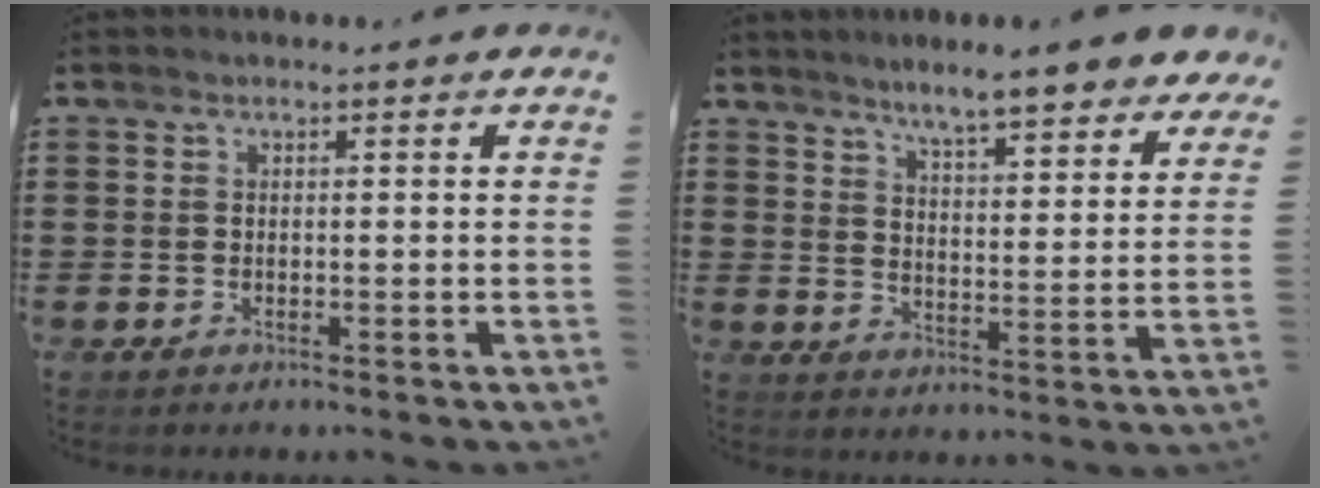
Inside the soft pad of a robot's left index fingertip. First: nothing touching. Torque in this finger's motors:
{"motor_torque": [1.02, 1.11, 0.37, -0.05]}